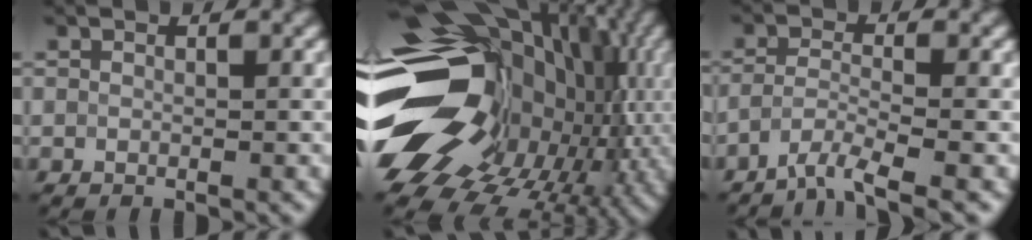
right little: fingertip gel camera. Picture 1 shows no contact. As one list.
[{"total": 21.1, "force": [-1.9, 15.3, 14.4], "torque": [-0.267, -0.002, -0.025]}, {"total": 3.5, "force": [-3.1, 0.2, 1.7], "torque": [-0.030, -0.001, -0.065]}]